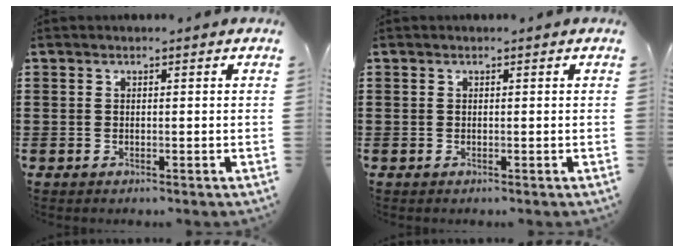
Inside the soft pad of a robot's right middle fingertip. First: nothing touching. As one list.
[{"total": 0.0}]